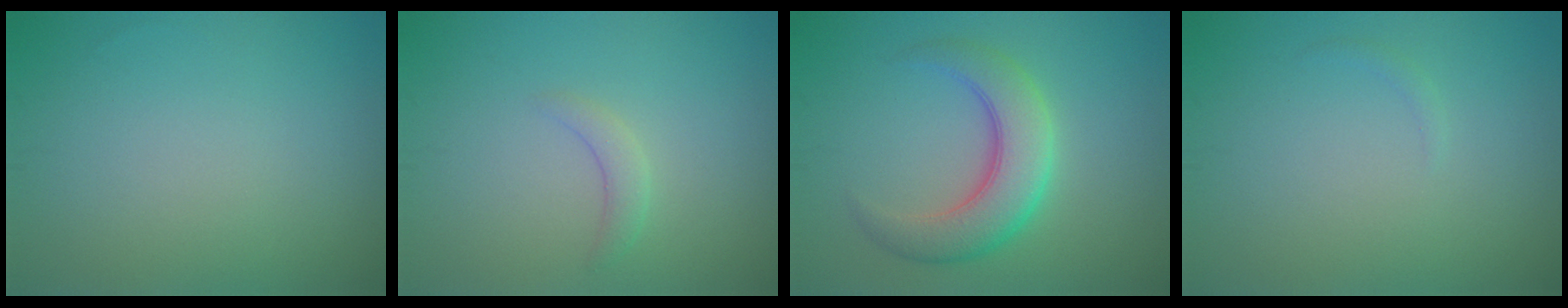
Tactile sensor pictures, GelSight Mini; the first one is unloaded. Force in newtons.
{"total": 1.3, "press": 1.3, "slide": 0.2}
{"total": 5.7, "press": 5.7, "slide": 0.1}
{"total": 0.5, "press": 0.5, "slide": 0.1}